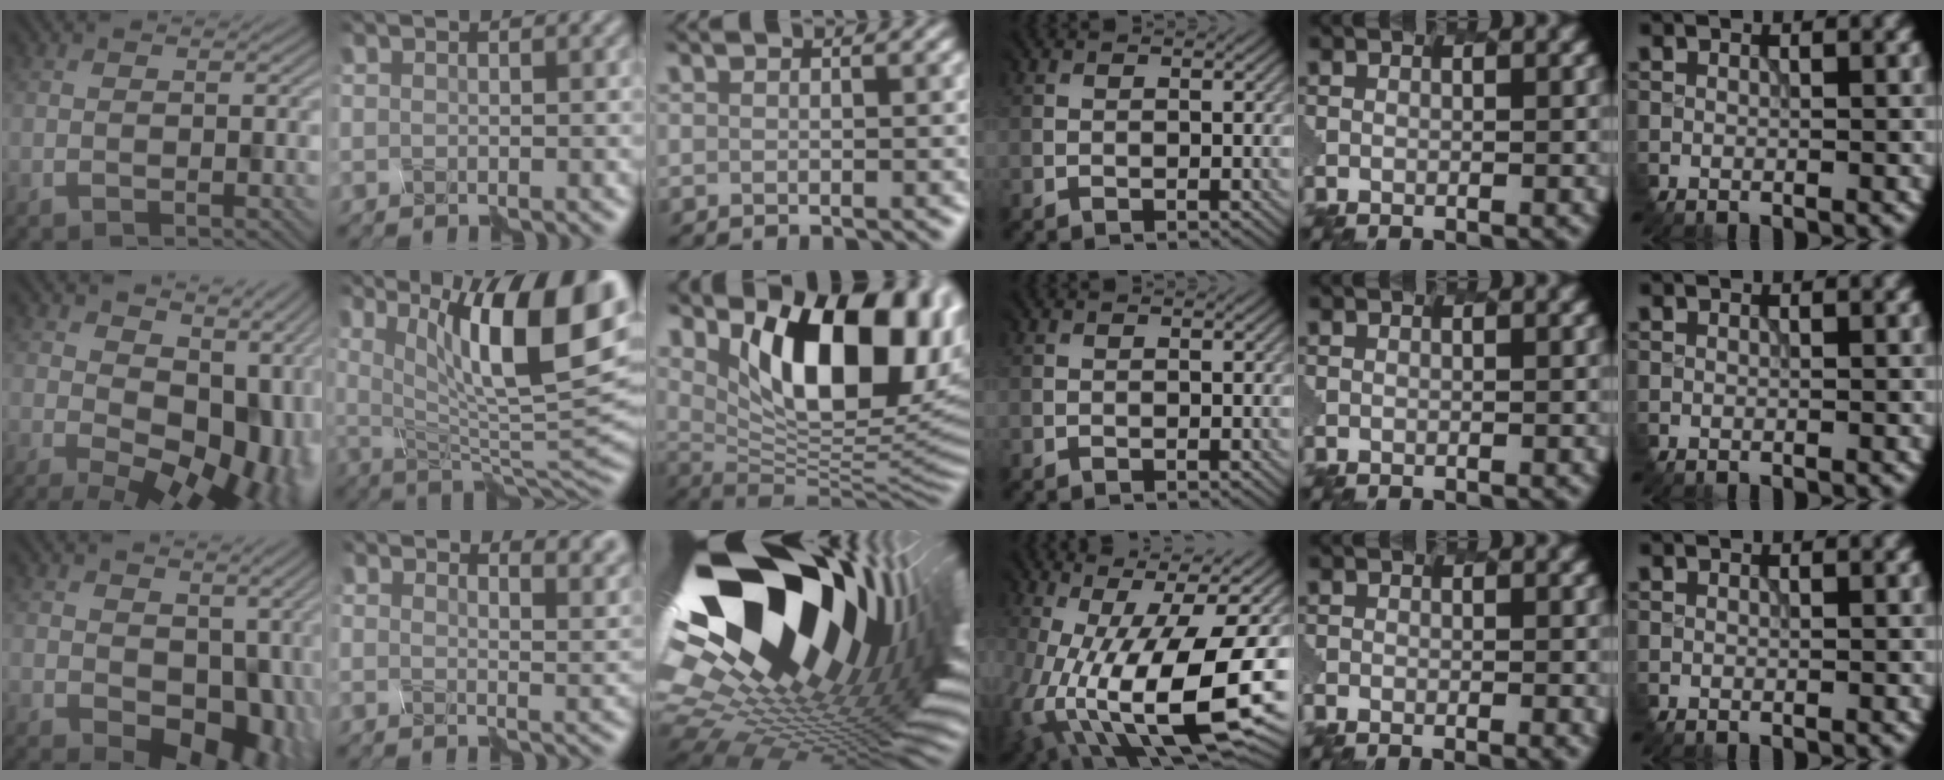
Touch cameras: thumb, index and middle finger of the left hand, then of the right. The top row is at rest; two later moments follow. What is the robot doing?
{"motion": "disassemble", "object": "spray bottle"}